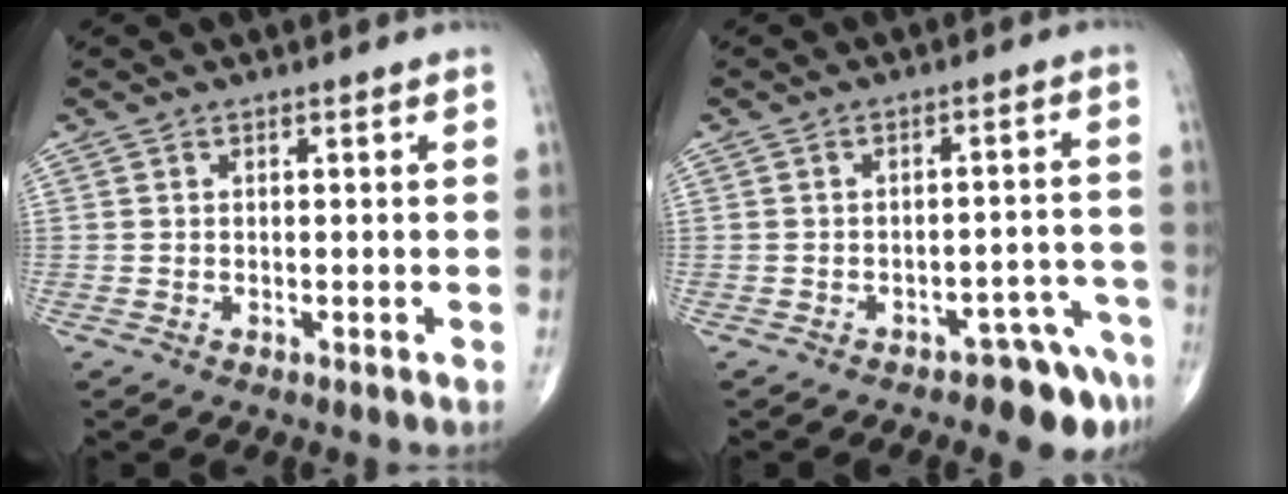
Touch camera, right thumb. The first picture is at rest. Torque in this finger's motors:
{"motor_torque": [1.31, 0.51, 0.04, -0.24, 0.01]}